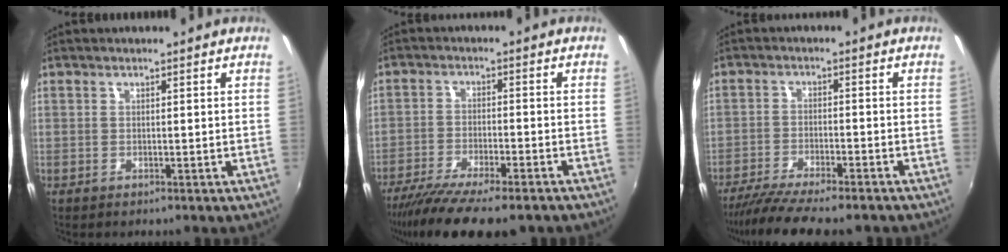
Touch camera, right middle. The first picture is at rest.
{"total": 15.2, "force": [-12.1, 3.0, 8.7], "torque": [-0.175, -0.051, -0.196]}
{"total": 12.1, "force": [-10.3, 1.6, 6.2], "torque": [-0.137, -0.040, -0.167]}